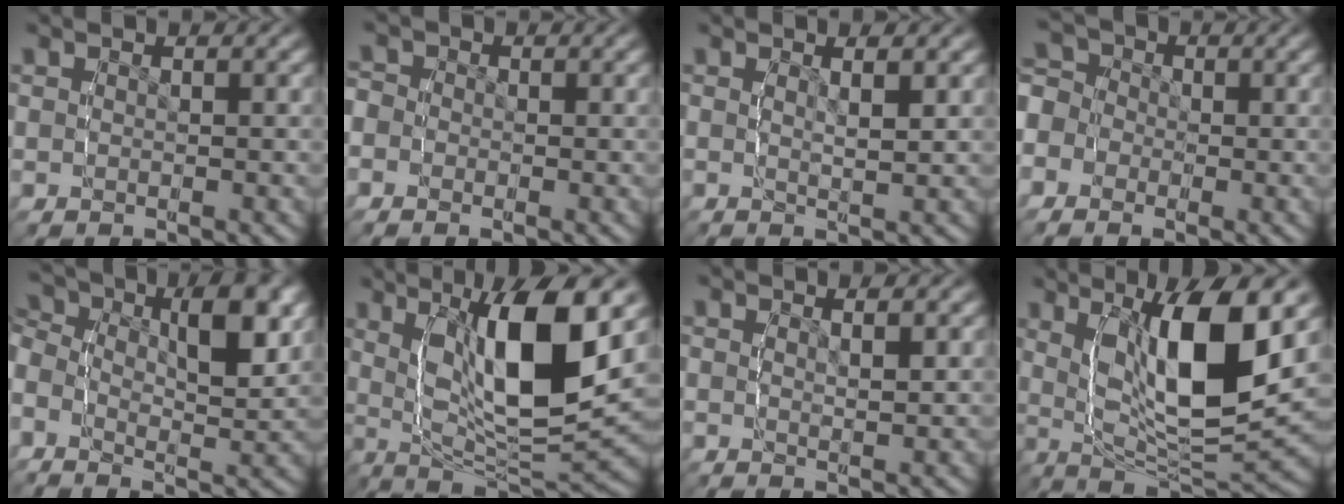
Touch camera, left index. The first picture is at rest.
{"total": 2.8, "force": [-0.6, 2.7, 0.6], "torque": [-0.021, 0.004, -0.026]}
{"total": 1.4, "force": [0.6, -0.4, 1.2], "torque": [-0.025, -0.007, 0.010]}
{"total": 7.8, "force": [0.4, 7.2, 2.9], "torque": [-0.064, 0.002, -0.017]}
{"total": 6.5, "force": [0.6, 4.4, 4.6], "torque": [-0.090, -0.005, -0.004]}
{"total": 12.4, "force": [2.6, 4.9, 11.1], "torque": [-0.188, 0.002, 0.041]}
{"total": 0.9, "force": [0.4, -0.4, 0.7], "torque": [-0.017, -0.005, 0.005]}
{"total": 12.1, "force": [2.3, 4.9, 10.9], "torque": [-0.187, -0.001, 0.038]}